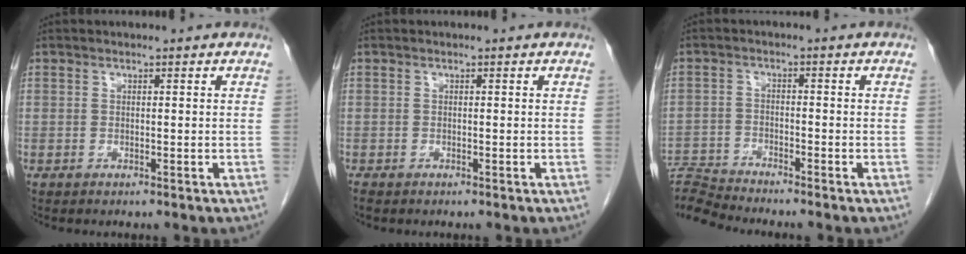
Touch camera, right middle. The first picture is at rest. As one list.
[{"total": 0.7, "force": [-0.6, 0.3, 0.2], "torque": [-0.012, -0.003, -0.014]}, {"total": 6.4, "force": [-6.2, -1.7, -0.2], "torque": [-0.008, -0.001, -0.119]}]